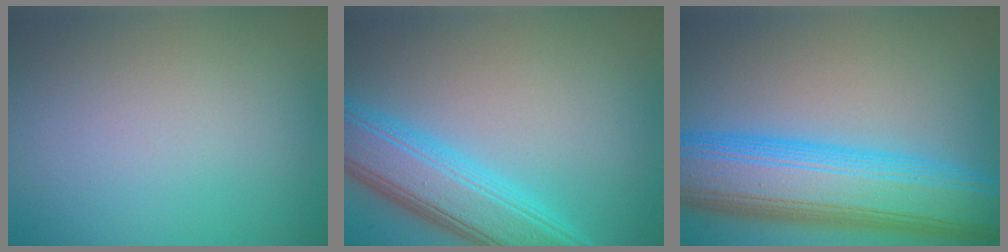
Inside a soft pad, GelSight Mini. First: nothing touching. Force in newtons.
{"total": 7.0, "press": 7.0, "slide": 0.2}
{"total": 12.0, "press": 12.0, "slide": 0.3}